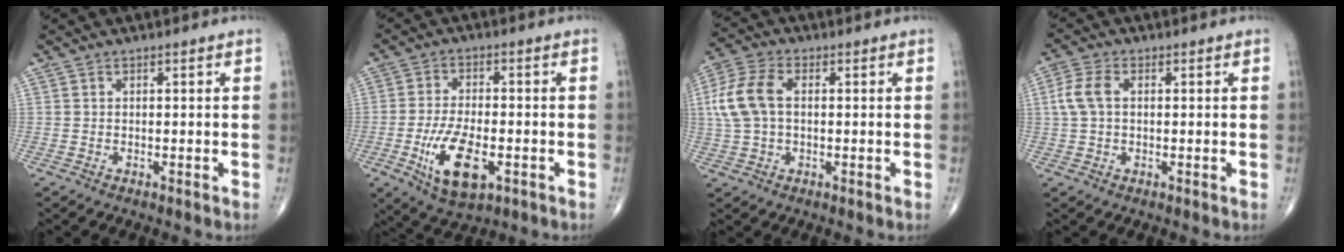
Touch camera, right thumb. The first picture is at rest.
{"total": 11.2, "force": [-3.6, 5.0, 9.3], "torque": [-0.169, 0.001, -0.058]}
{"total": 9.4, "force": [1.0, 5.7, 7.4], "torque": [-0.174, 0.020, 0.017]}
{"total": 5.0, "force": [0.6, 3.1, 3.9], "torque": [-0.097, 0.014, 0.008]}